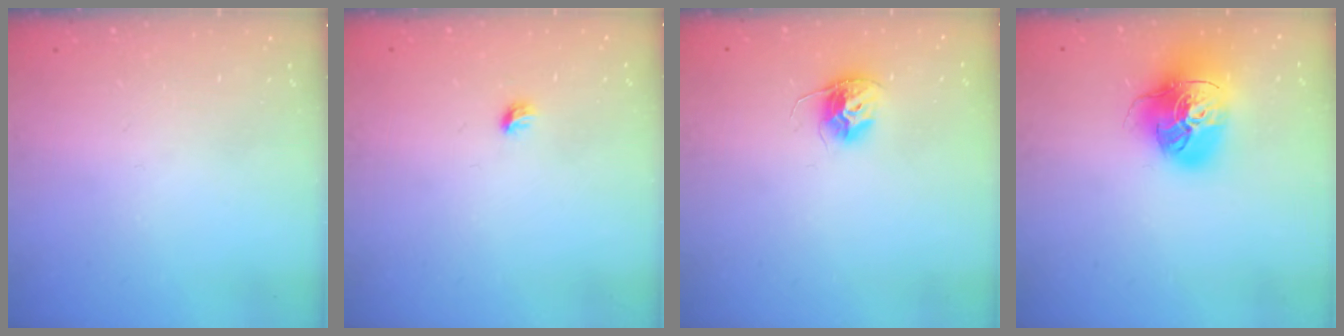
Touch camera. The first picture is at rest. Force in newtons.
{"total": 3.7, "press": 3.6, "slide": 0.8}
{"total": 10.1, "press": 10.1, "slide": 0.7}
{"total": 19.5, "press": 19.4, "slide": 2.2}